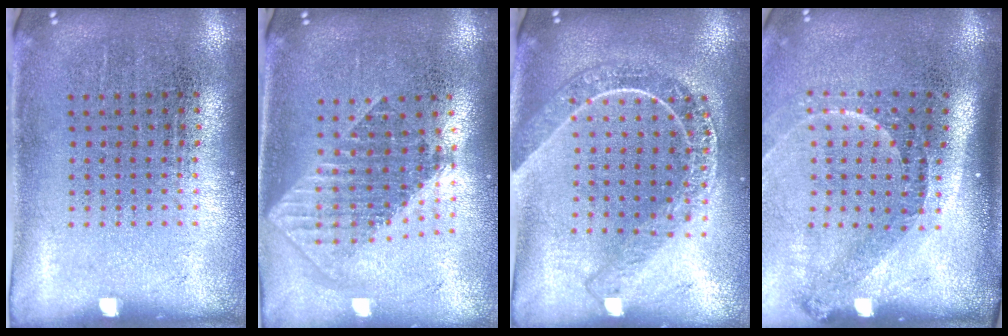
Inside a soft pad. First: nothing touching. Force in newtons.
{"total": 1.8, "press": 1.5, "slide": 1.1}
{"total": 2.1, "press": 1.9, "slide": 1.0}
{"total": 1.9, "press": 1.4, "slide": 1.4}